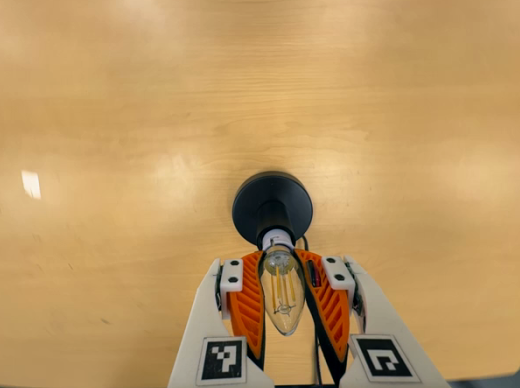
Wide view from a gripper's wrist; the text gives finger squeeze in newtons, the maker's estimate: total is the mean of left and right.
{"total": 26.0, "left": 28.2, "right": 23.8}